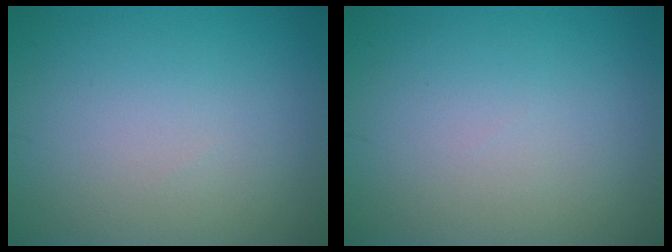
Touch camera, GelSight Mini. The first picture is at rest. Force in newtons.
{"total": 0.0}